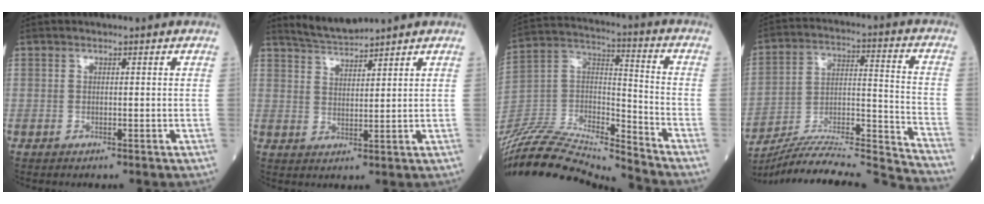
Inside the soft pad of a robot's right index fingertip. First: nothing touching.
{"total": 4.0, "force": [3.9, -0.7, 0.2], "torque": [-0.010, -0.002, 0.081]}
{"total": 21.6, "force": [-20.8, 0.4, 5.8], "torque": [-0.125, 0.019, -0.363]}
{"total": 23.7, "force": [-22.8, -1.4, 6.6], "torque": [-0.111, 0.006, -0.350]}